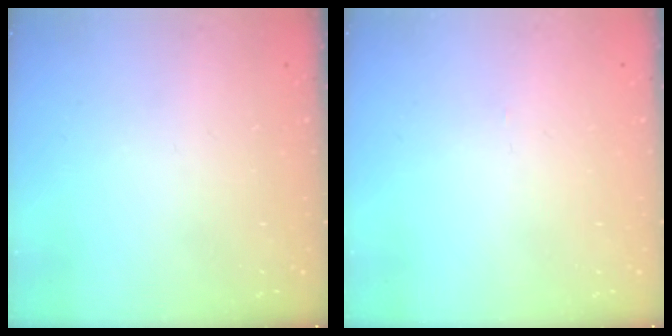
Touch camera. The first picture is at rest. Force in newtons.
{"total": 0.0}